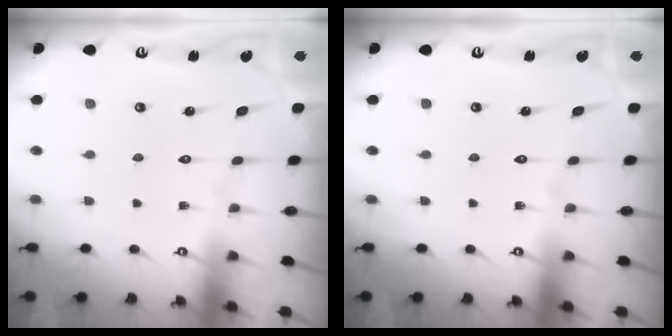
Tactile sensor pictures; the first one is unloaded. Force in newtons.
{"total": 0.0}